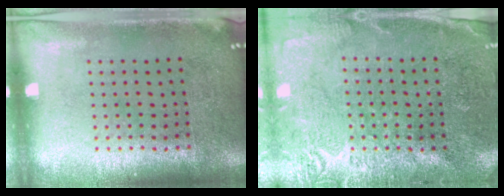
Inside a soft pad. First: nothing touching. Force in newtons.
{"total": 2.8, "press": 2.8, "slide": 0.1}